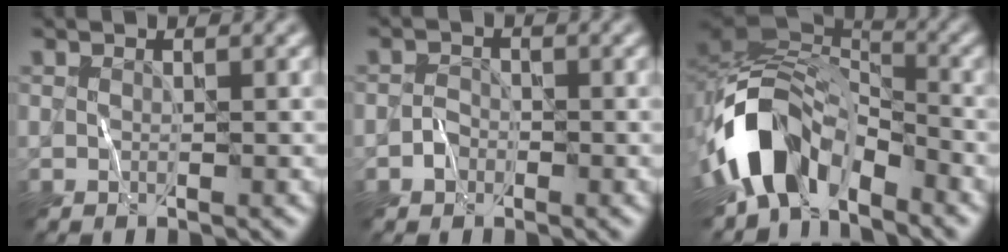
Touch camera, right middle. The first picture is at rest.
{"total": 1.1, "force": [-0.7, 0.9, 0.3], "torque": [-0.001, 0.008, -0.014]}
{"total": 10.1, "force": [-5.5, 5.9, 6.0], "torque": [-0.099, 0.011, -0.111]}